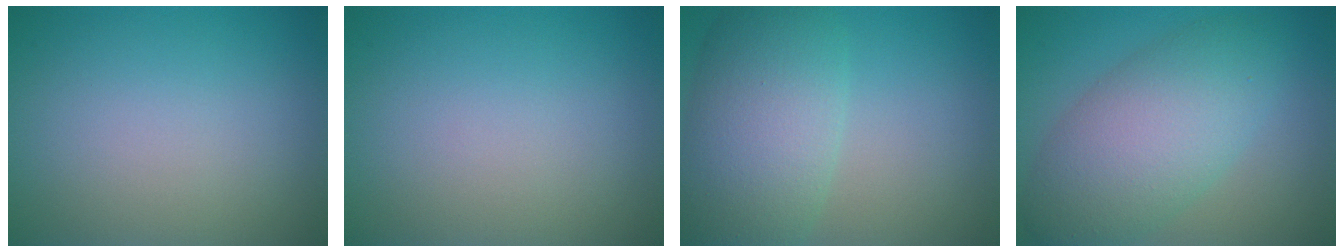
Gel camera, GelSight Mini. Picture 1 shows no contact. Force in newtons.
{"total": 0.0}
{"total": 8.2, "press": 8.2, "slide": 0.4}
{"total": 7.5, "press": 7.5, "slide": 0.1}